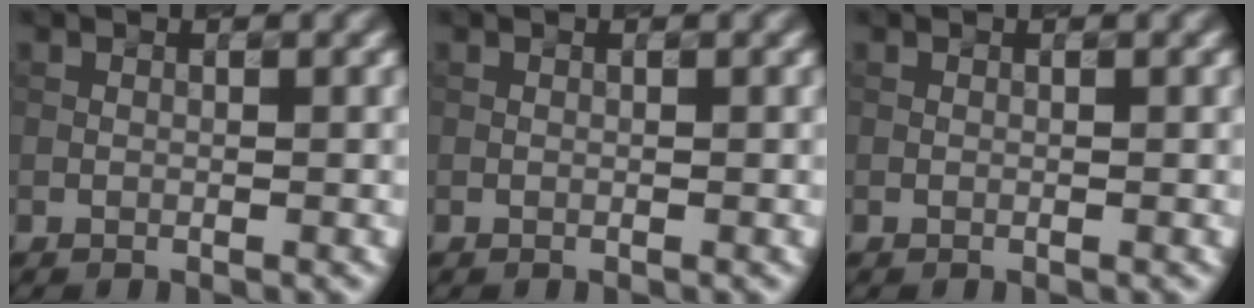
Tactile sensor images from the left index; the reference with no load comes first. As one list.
[{"total": 0.0}, {"total": 0.0}]